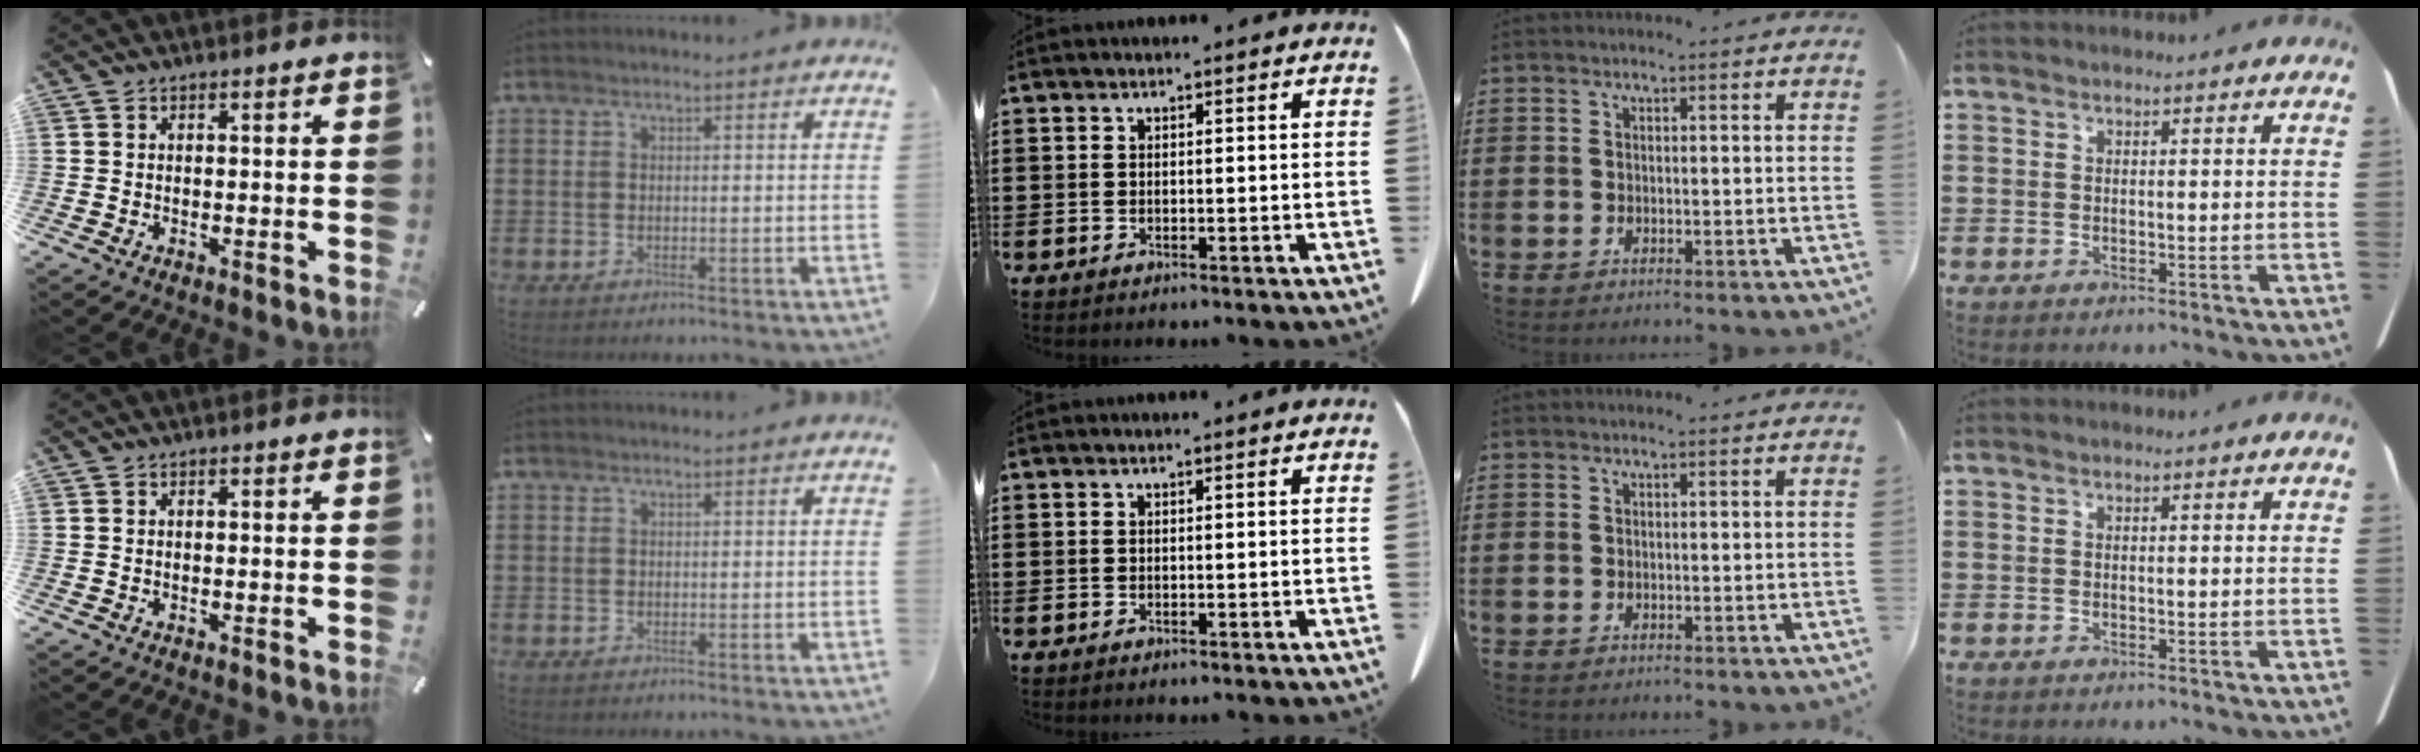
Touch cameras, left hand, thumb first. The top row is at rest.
{}